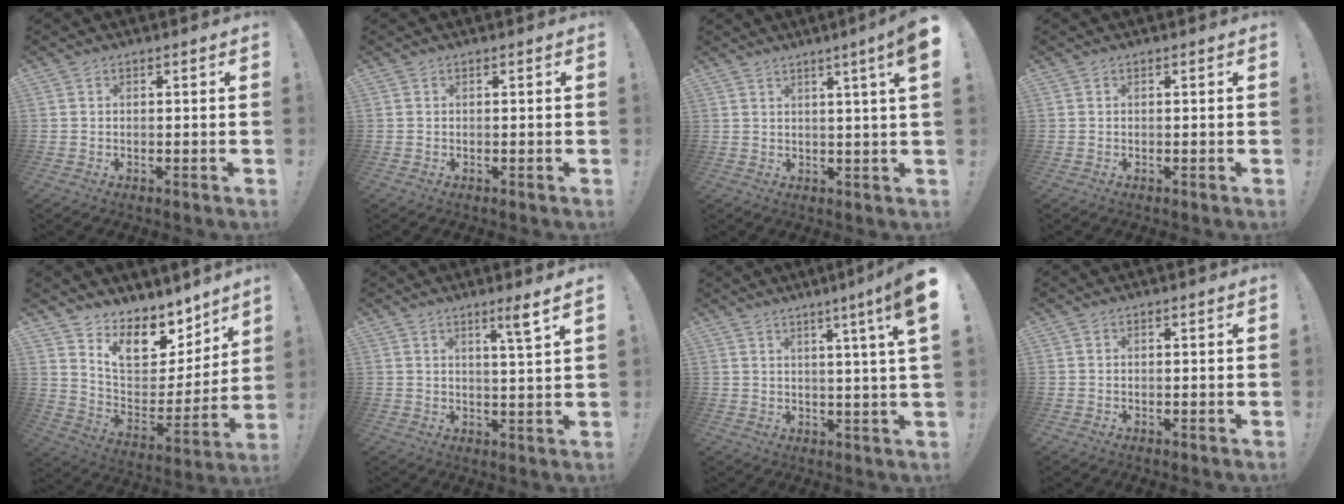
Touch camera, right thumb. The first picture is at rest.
{"total": 0.0}
{"total": 5.8, "force": [2.6, -1.0, 5.1], "torque": [-0.075, -0.017, 0.036]}
{"total": 0.0}
{"total": 12.5, "force": [8.9, 6.8, 5.7], "torque": [-0.095, -0.076, 0.162]}
{"total": 5.5, "force": [3.3, -1.0, 4.4], "torque": [-0.059, -0.025, 0.044]}
{"total": 8.0, "force": [3.1, -1.3, 7.2], "torque": [-0.104, -0.026, 0.041]}
{"total": 0.0}